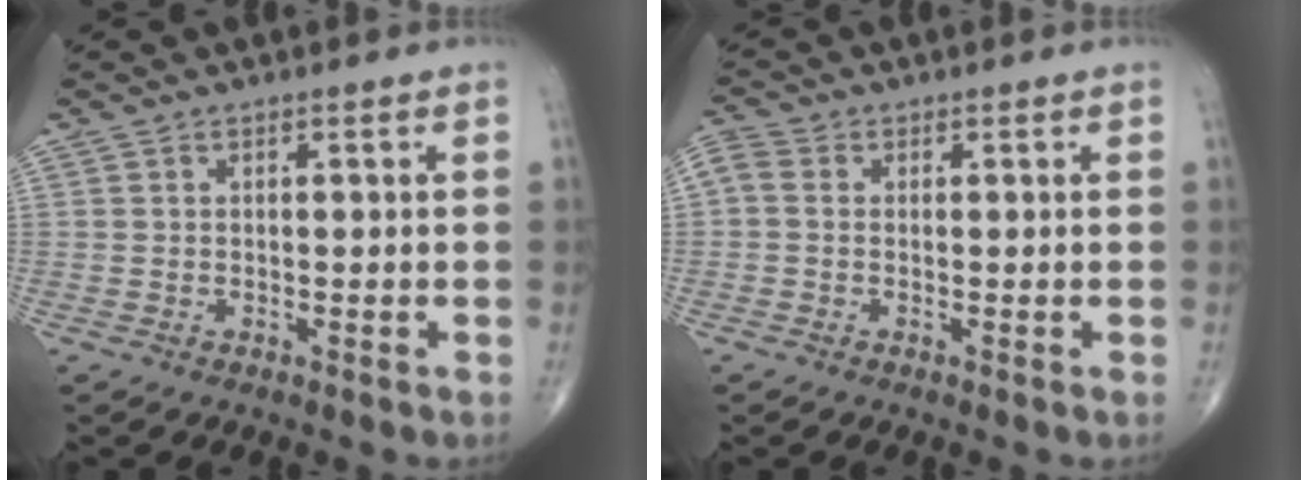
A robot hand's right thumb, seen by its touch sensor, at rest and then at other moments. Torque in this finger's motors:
{"motor_torque": [-0.30, 0.30, 0.40, 0.00, 0.11]}